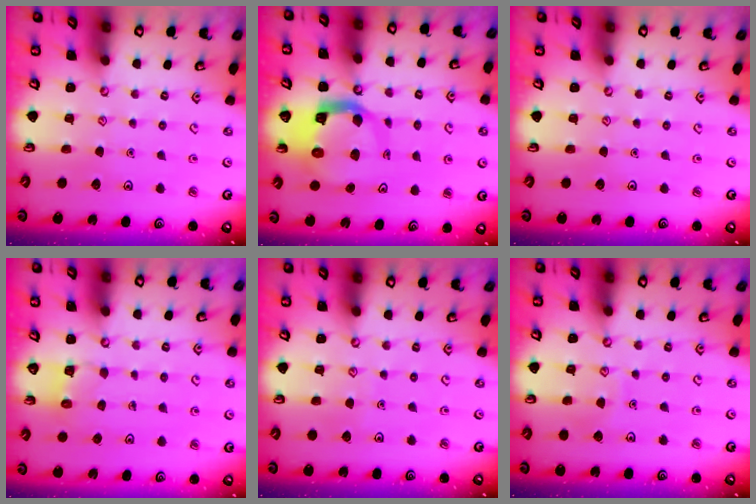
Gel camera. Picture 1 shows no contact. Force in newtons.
{"total": 9.3, "press": 9.2, "slide": 1.2}
{"total": 0.0}
{"total": 3.4, "press": 3.4, "slide": 0.2}
{"total": 3.3, "press": 3.2, "slide": 0.3}
{"total": 3.7, "press": 3.7, "slide": 0.3}